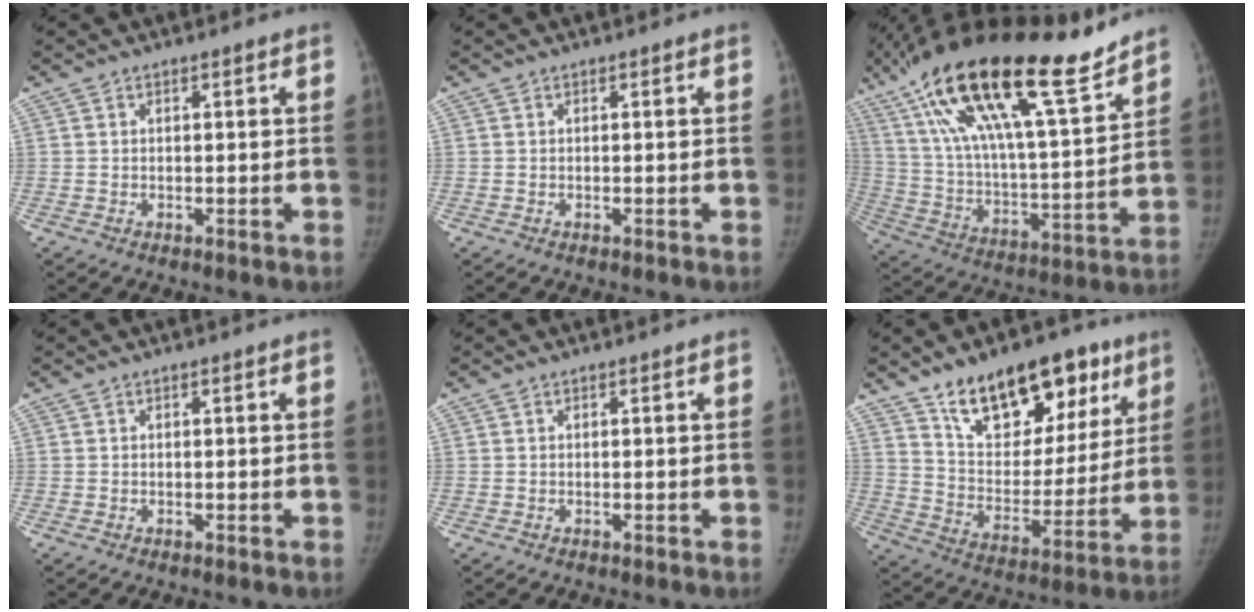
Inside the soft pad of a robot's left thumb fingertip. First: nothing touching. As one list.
[{"total": 0.0}, {"total": 29.7, "force": [19.9, 7.4, 20.8], "torque": [-0.350, -0.050, 0.344]}, {"total": 0.0}, {"total": 0.0}, {"total": 22.8, "force": [13.9, 12.0, 13.5], "torque": [-0.155, -0.046, 0.229]}]